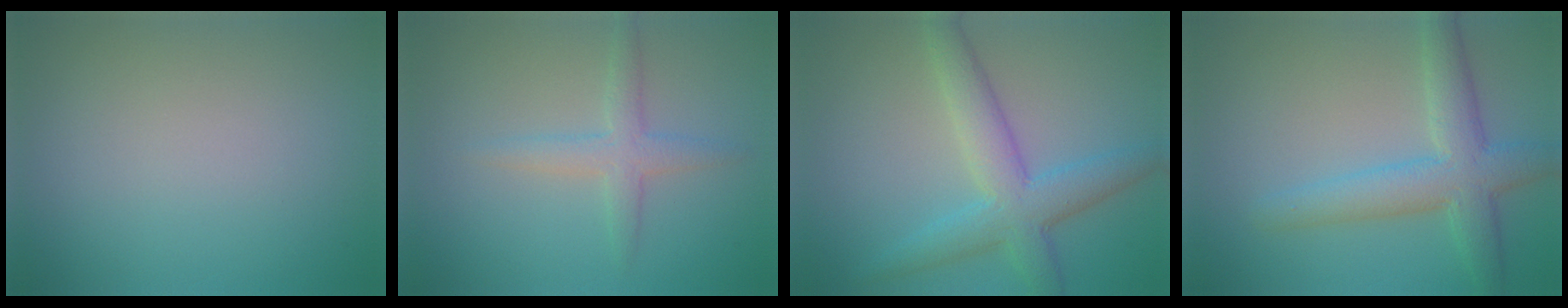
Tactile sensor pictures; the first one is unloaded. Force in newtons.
{"total": 2.7, "press": 2.7, "slide": 0.1}
{"total": 5.6, "press": 5.6, "slide": 0.2}
{"total": 5.5, "press": 5.5, "slide": 0.3}